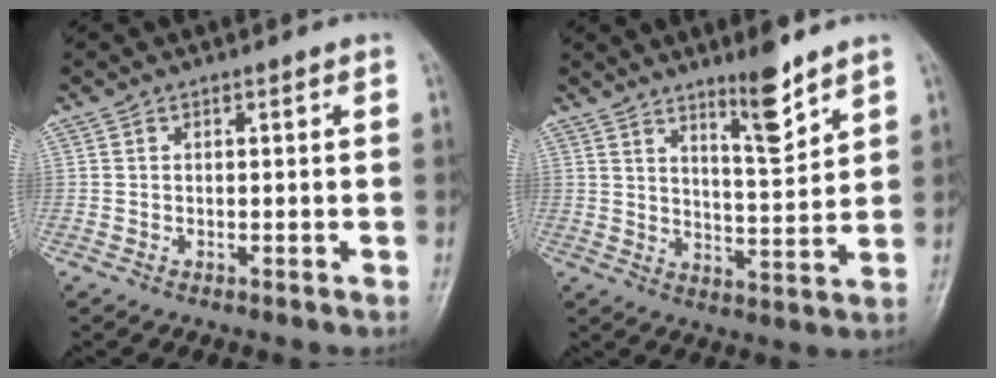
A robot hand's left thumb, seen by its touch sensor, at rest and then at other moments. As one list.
[{"total": 8.1, "force": [5.9, 1.3, 5.5], "torque": [-0.081, -0.053, 0.099]}]